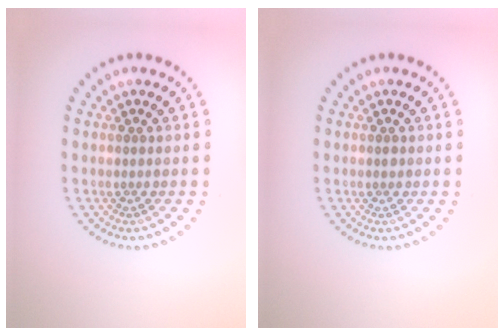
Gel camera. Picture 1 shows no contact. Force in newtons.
{"total": 0.5, "press": 0.5, "slide": 0.1}